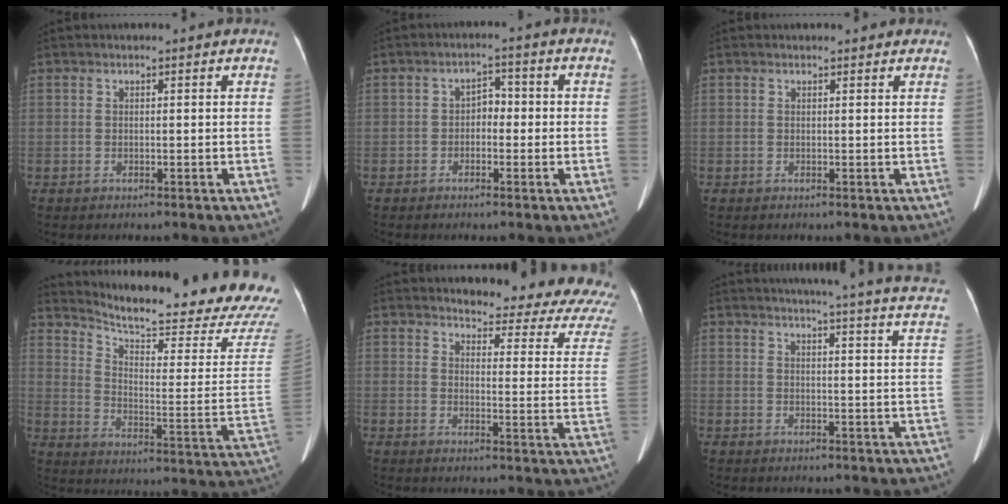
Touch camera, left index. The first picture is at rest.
{"total": 3.2, "force": [-0.5, 2.0, 2.4], "torque": [-0.036, 0.020, -0.012]}
{"total": 1.2, "force": [1.0, 0.5, 0.2], "torque": [-0.008, 0.004, 0.009]}
{"total": 25.0, "force": [23.7, 1.3, 7.8], "torque": [-0.126, -0.111, 0.293]}
{"total": 15.3, "force": [13.8, 2.7, 5.8], "torque": [-0.048, -0.068, 0.132]}
{"total": 24.9, "force": [22.8, 0.5, 9.9], "torque": [-0.132, -0.069, 0.251]}